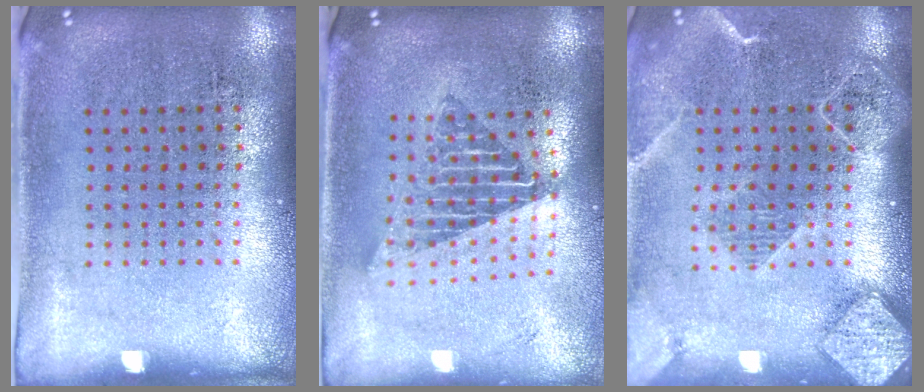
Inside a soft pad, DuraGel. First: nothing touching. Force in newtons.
{"total": 1.7, "press": 1.3, "slide": 1.1}
{"total": 2.1, "press": 1.9, "slide": 1.0}